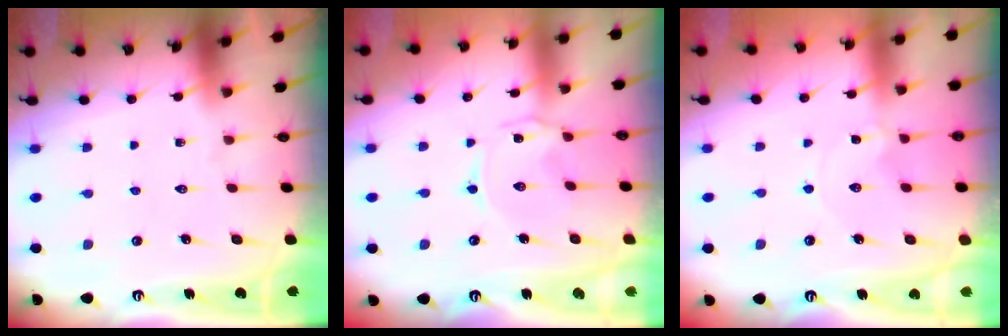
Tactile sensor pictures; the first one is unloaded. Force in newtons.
{"total": 1.0, "press": 0.9, "slide": 0.4}
{"total": 0.0}